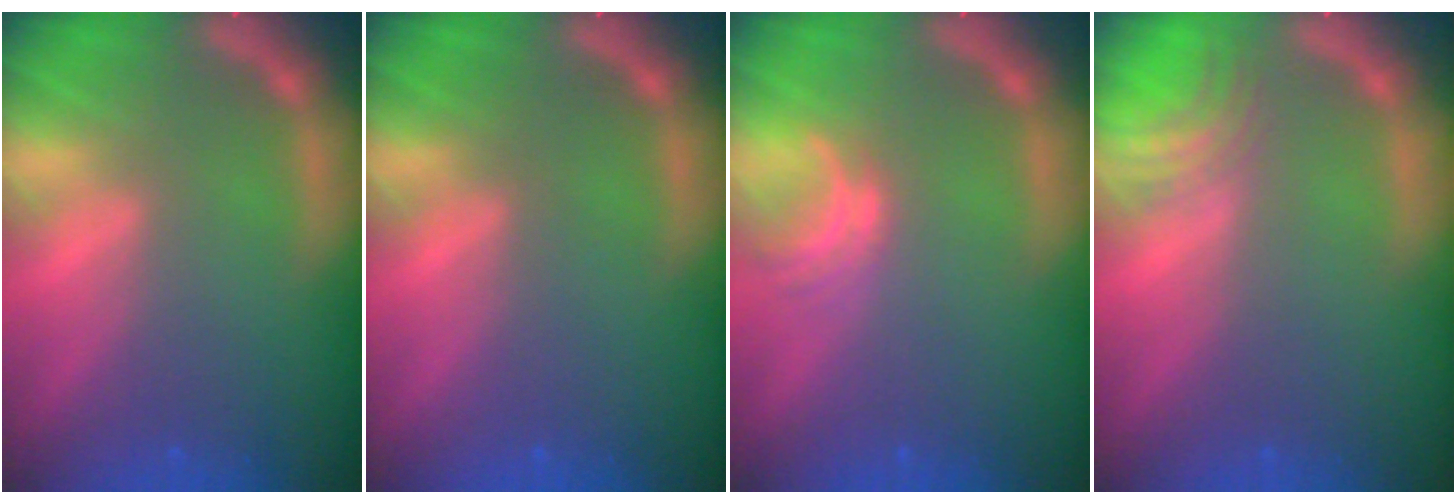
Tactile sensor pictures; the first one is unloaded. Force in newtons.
{"total": 0.0}
{"total": 2.0}
{"total": 3.0}